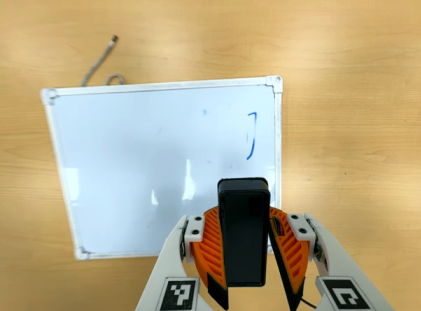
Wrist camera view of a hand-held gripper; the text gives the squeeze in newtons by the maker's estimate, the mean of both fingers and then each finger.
{"total": 8.2, "left": 8.1, "right": 8.4}